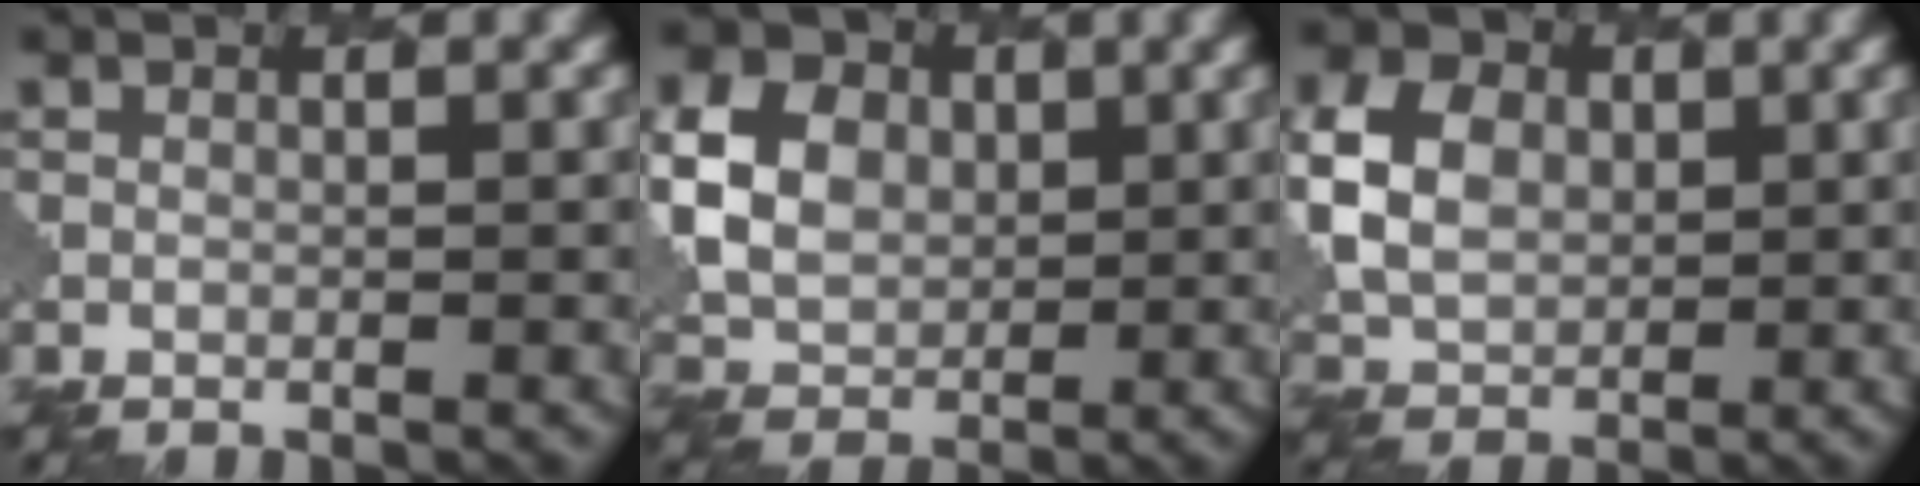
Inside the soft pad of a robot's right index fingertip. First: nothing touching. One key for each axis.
{"total": 7.0, "fx": 1.4, "fy": 5.6, "fz": 4.0, "tx": -0.102, "ty": 0.013, "tz": 0.019}
{"total": 6.2, "fx": 1.2, "fy": 4.9, "fz": 3.7, "tx": -0.091, "ty": 0.012, "tz": 0.015}